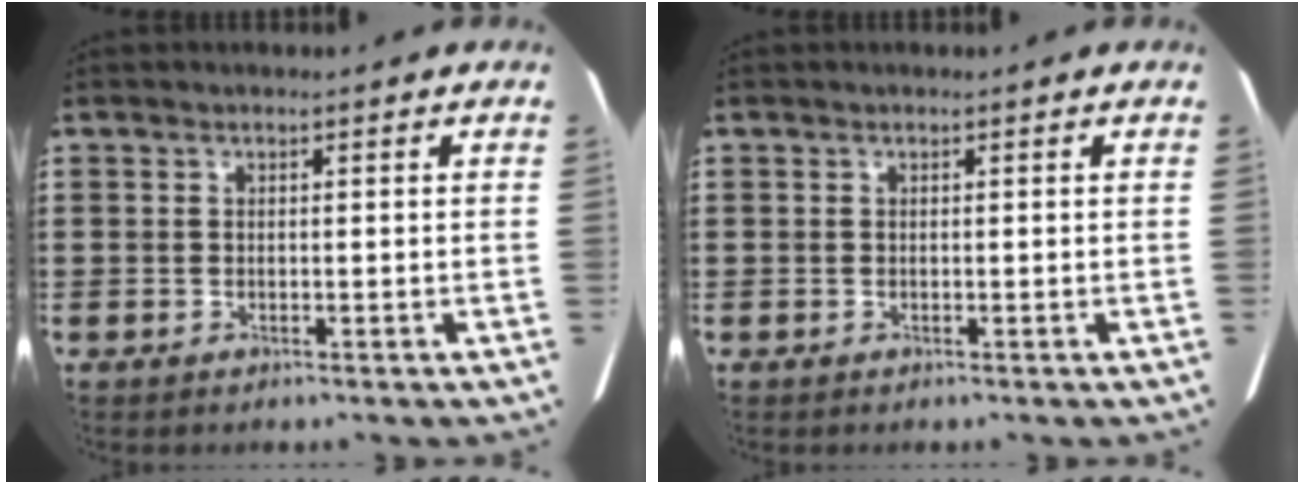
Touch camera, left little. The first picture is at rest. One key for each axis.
{"total": 0.0}